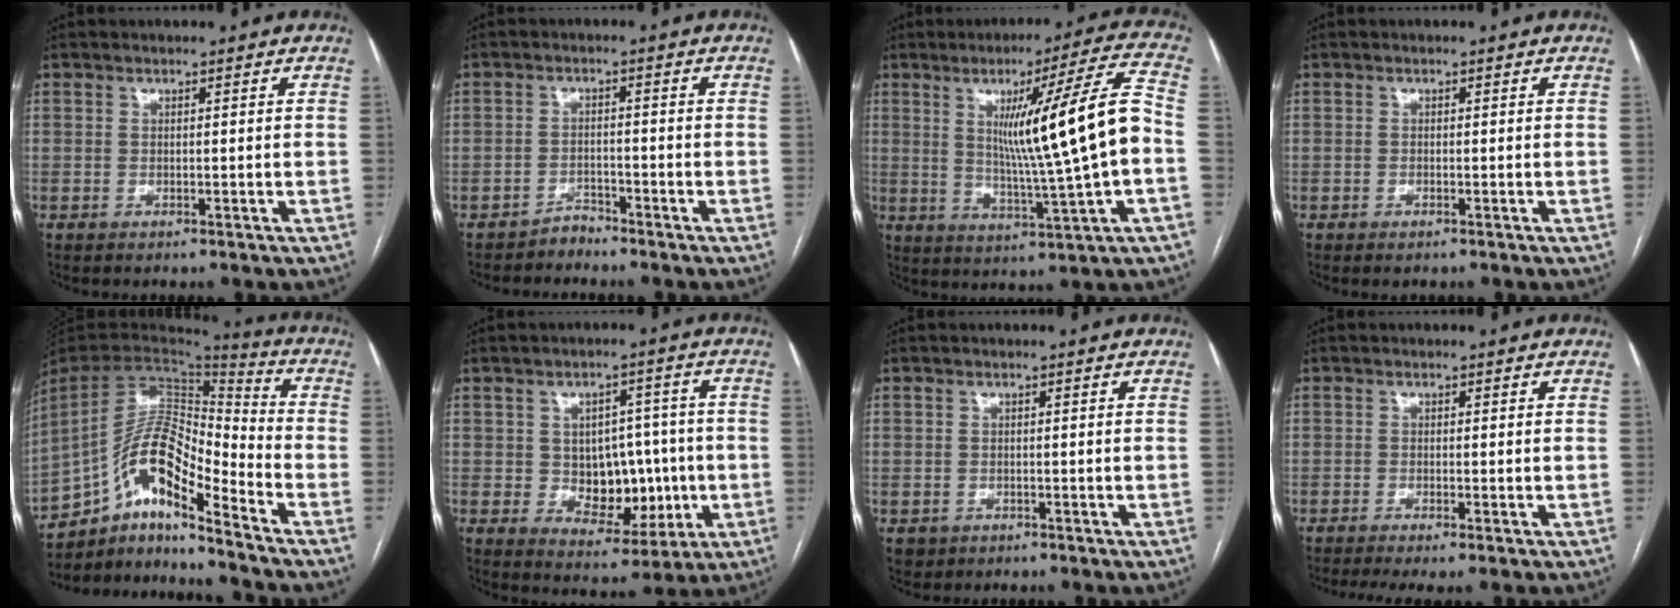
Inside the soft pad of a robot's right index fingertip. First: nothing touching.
{"total": 2.1, "force": [-1.9, 0.7, -0.4], "torque": [0.014, 0.000, -0.033]}
{"total": 16.7, "force": [0.9, -1.4, 16.6], "torque": [-0.249, -0.002, 0.010]}
{"total": 0.7, "force": [-0.5, 0.3, 0.4], "torque": [-0.007, -0.001, -0.005]}
{"total": 15.2, "force": [-9.8, 3.1, 11.2], "torque": [-0.206, 0.029, -0.171]}
{"total": 9.8, "force": [-0.7, 6.6, 7.2], "torque": [-0.096, 0.019, 0.005]}
{"total": 1.9, "force": [-0.8, 1.7, 0.2], "torque": [-0.004, 0.004, -0.007]}
{"total": 3.2, "force": [-2.0, 0.4, 2.5], "torque": [-0.044, -0.008, -0.034]}